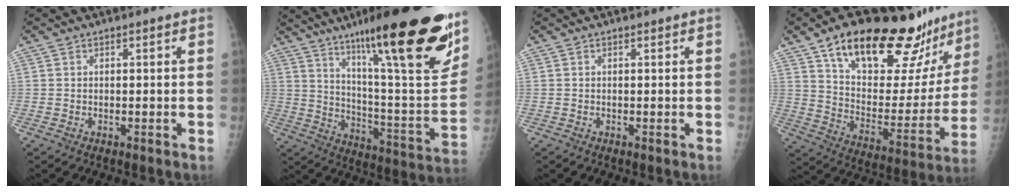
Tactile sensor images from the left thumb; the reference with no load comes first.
{"total": 32.2, "force": [19.1, 5.6, 25.3], "torque": [-0.310, -0.059, 0.292]}
{"total": 0.0}
{"total": 29.0, "force": [20.2, 11.5, 17.3], "torque": [-0.217, -0.068, 0.309]}